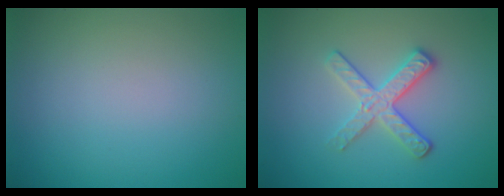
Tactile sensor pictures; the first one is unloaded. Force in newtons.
{"total": 3.2, "press": 2.8, "slide": 1.5}